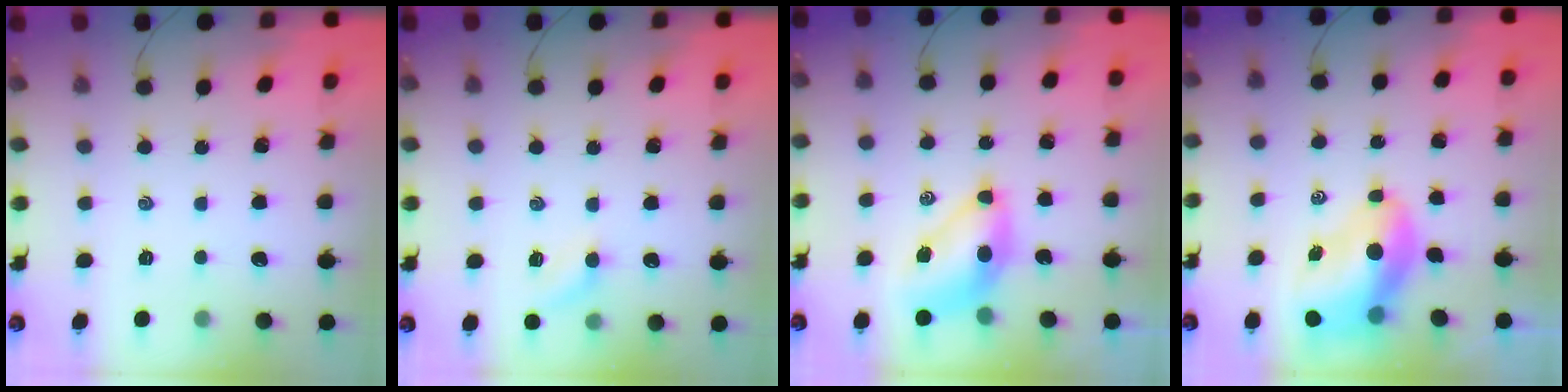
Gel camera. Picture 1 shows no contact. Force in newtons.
{"total": 5.4, "press": 5.2, "slide": 1.2}
{"total": 7.8, "press": 7.6, "slide": 1.8}
{"total": 9.0, "press": 8.7, "slide": 2.4}